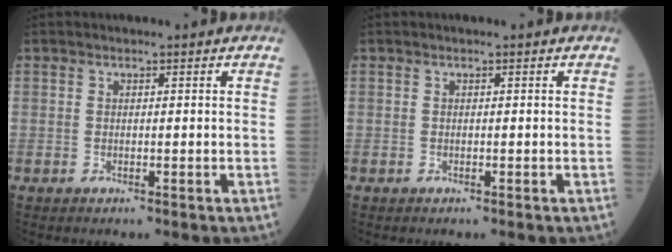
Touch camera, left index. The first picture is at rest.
{"total": 0.0}